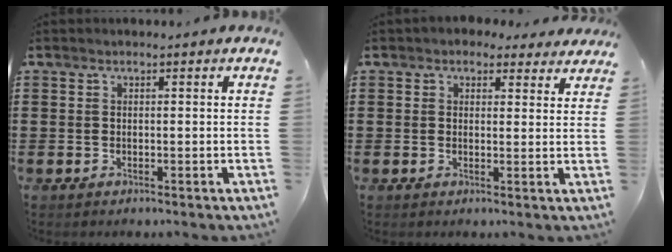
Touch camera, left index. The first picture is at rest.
{"total": 2.4, "force": [1.8, 1.5, 0.4], "torque": [-0.010, 0.004, 0.032]}